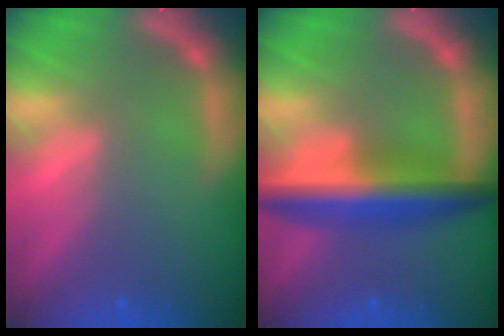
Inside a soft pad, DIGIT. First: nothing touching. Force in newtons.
{"total": 7.0}